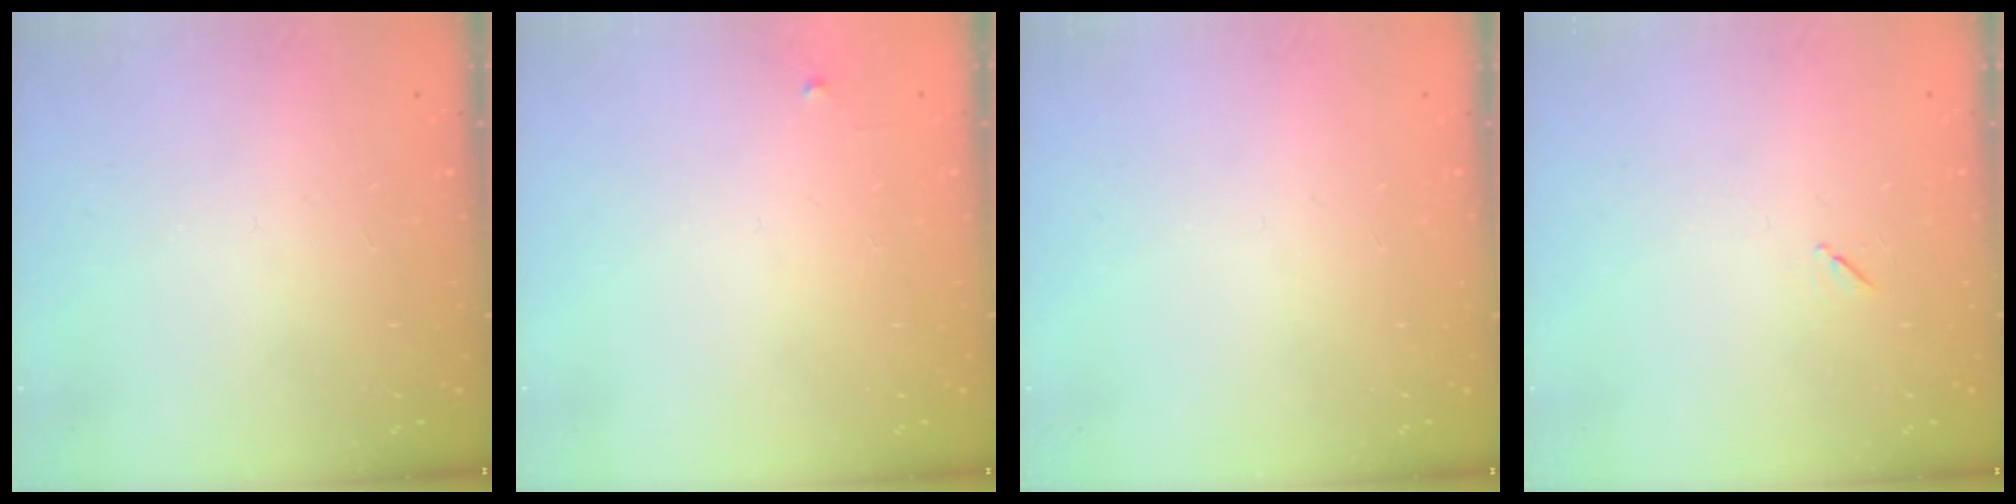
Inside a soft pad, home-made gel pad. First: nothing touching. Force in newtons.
{"total": 2.4, "press": 2.3, "slide": 0.4}
{"total": 0.0}
{"total": 4.3, "press": 3.9, "slide": 1.8}